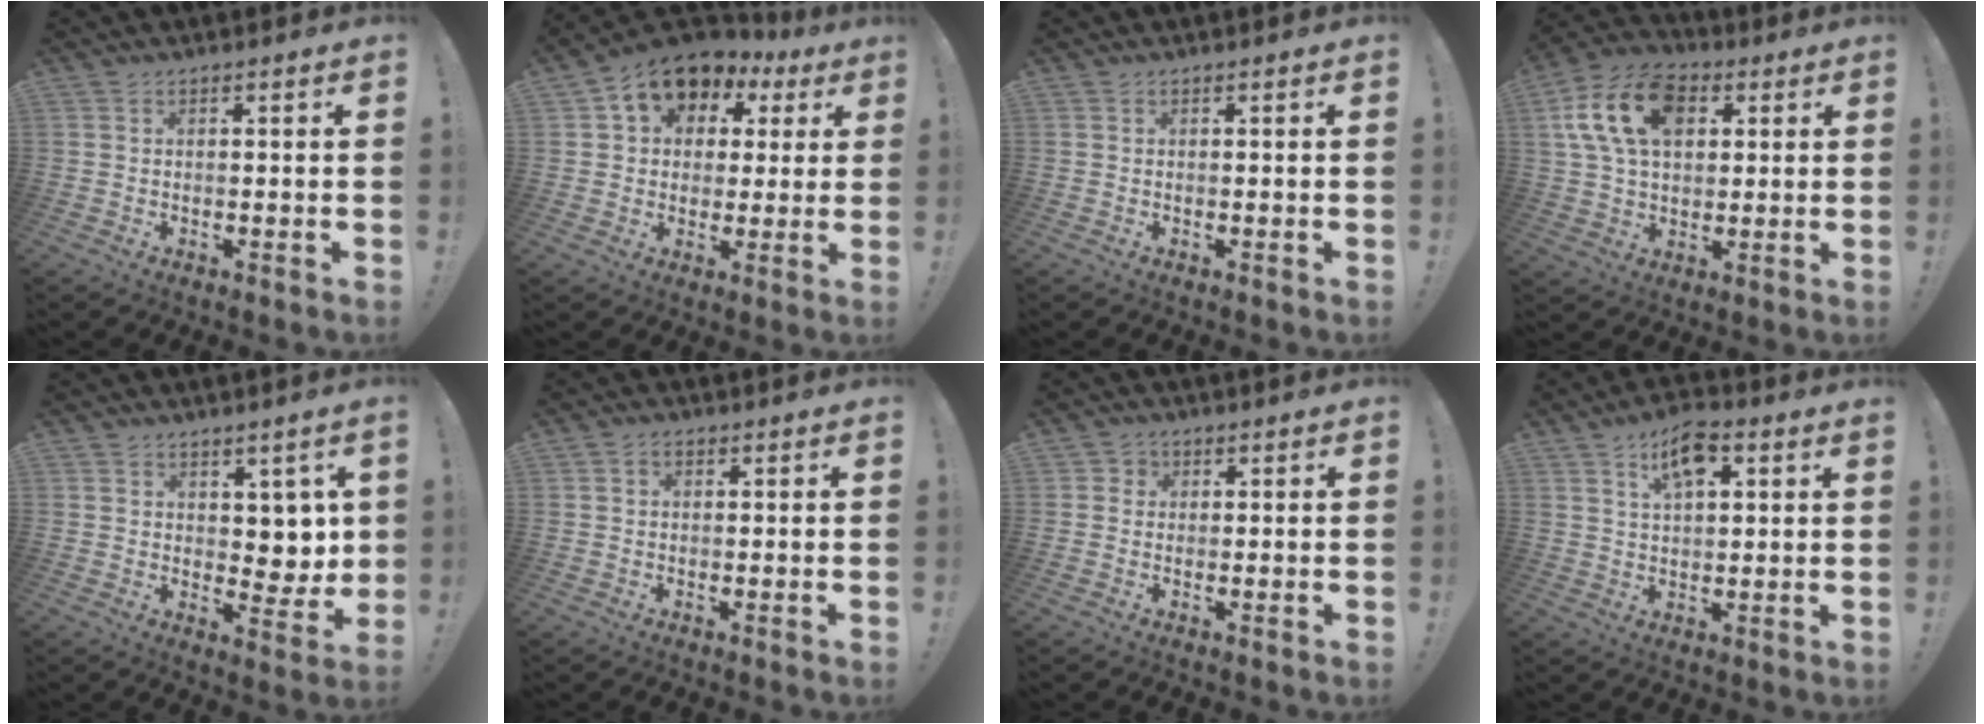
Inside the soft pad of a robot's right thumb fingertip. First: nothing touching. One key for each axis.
{"total": 11.0, "fx": 5.8, "fy": 8.0, "fz": 4.9, "tx": -0.075, "ty": -0.032, "tz": 0.109}
{"total": 0.0}
{"total": 17.4, "fx": 5.6, "fy": 11.6, "fz": 11.7, "tx": -0.213, "ty": -0.005, "tz": 0.101}
{"total": 6.4, "fx": 3.4, "fy": 4.7, "fz": 2.7, "tx": -0.027, "ty": -0.031, "tz": 0.068}
{"total": 1.5, "fx": 0.4, "fy": 1.2, "fz": 0.8, "tx": -0.007, "ty": 0.001, "tz": 0.006}
{"total": 2.0, "fx": 0.2, "fy": 2.0, "fz": 0.4, "tx": -0.007, "ty": 0.004, "tz": 0.004}
{"total": 8.6, "fx": 4.2, "fy": 4.2, "fz": 6.2, "tx": -0.094, "ty": -0.005, "tz": 0.072}